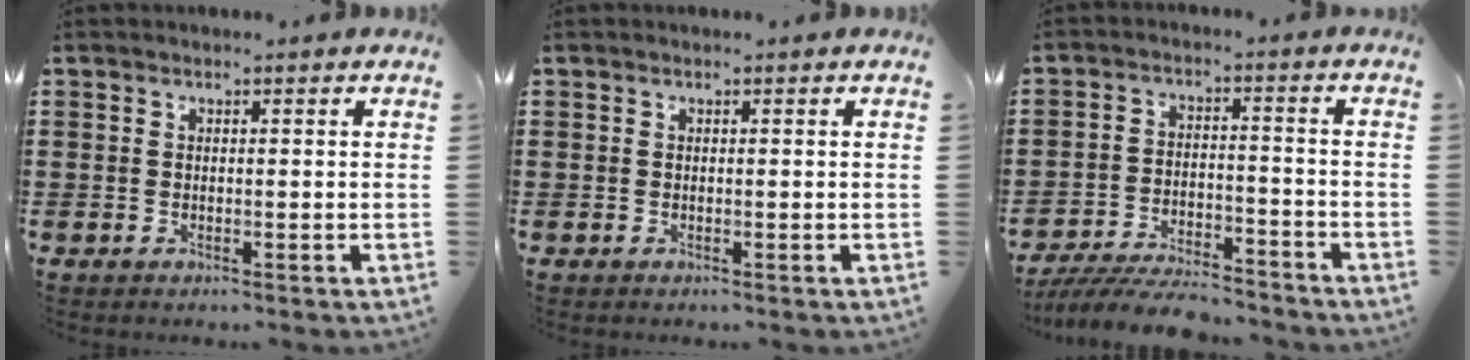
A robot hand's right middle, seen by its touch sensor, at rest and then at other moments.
{"total": 0.0}
{"total": 6.8, "force": [-6.5, 0.8, 1.9], "torque": [-0.037, 0.003, -0.125]}